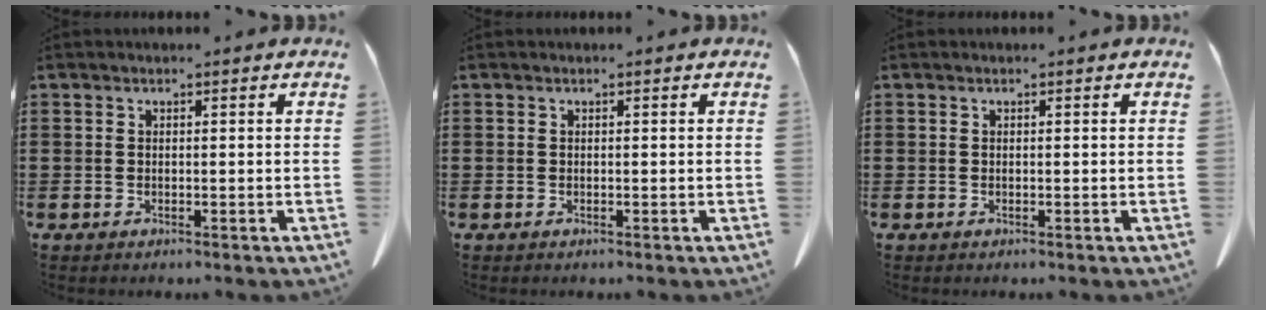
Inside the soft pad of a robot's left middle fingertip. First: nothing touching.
{"total": 0.0}
{"total": 0.0}